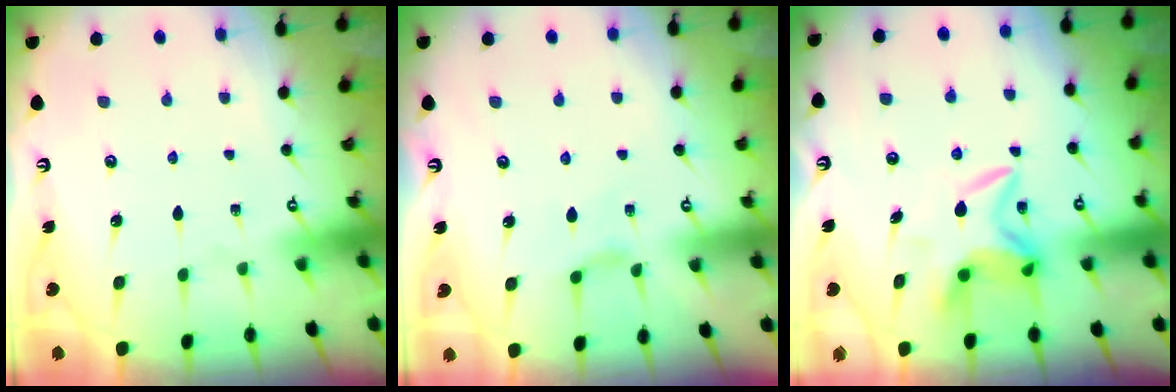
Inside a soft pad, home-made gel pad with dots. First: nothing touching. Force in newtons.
{"total": 2.7, "press": 2.7, "slide": 0.6}
{"total": 6.4, "press": 6.4, "slide": 0.3}